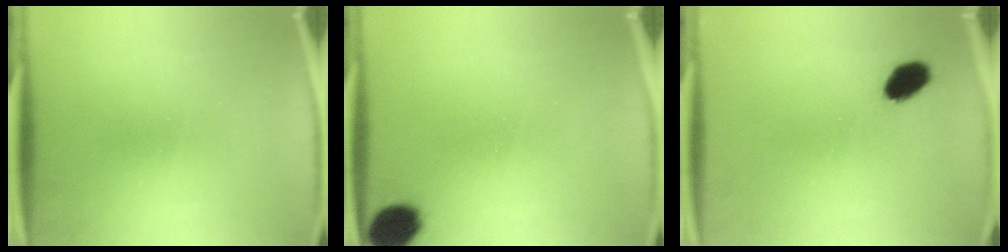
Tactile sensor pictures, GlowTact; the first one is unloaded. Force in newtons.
{"total": 7.6}
{"total": 6.2}